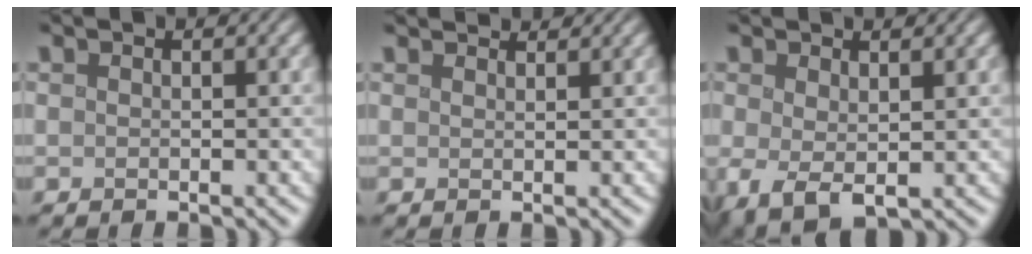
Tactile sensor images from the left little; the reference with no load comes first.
{"total": 3.5, "force": [3.3, 0.9, 1.1], "torque": [-0.004, 0.016, 0.023]}
{"total": 2.7, "force": [-0.3, 1.2, 2.3], "torque": [-0.052, -0.003, 0.000]}